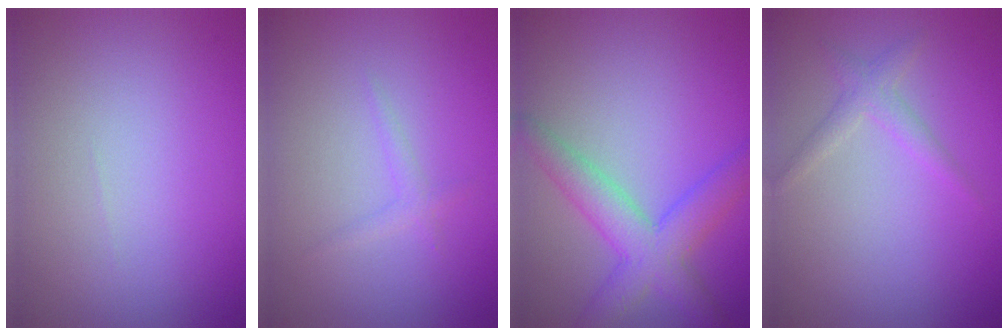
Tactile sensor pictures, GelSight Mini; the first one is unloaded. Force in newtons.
{"total": 0.9, "press": 0.9, "slide": 0.1}
{"total": 4.9, "press": 4.9, "slide": 0.3}
{"total": 1.6, "press": 1.6, "slide": 0.1}